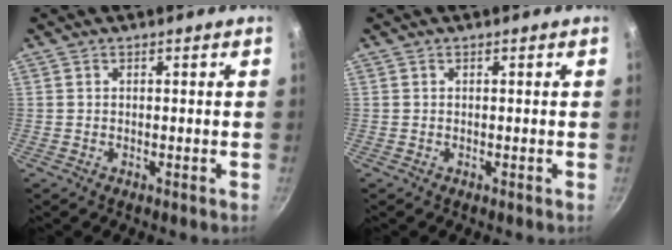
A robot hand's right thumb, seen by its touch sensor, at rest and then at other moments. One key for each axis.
{"total": 0.0}